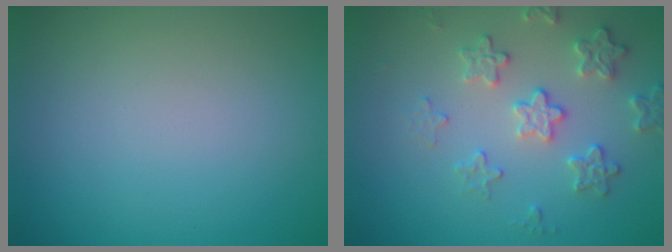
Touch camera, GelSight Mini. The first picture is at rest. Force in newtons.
{"total": 3.2, "press": 3.2, "slide": 0.5}